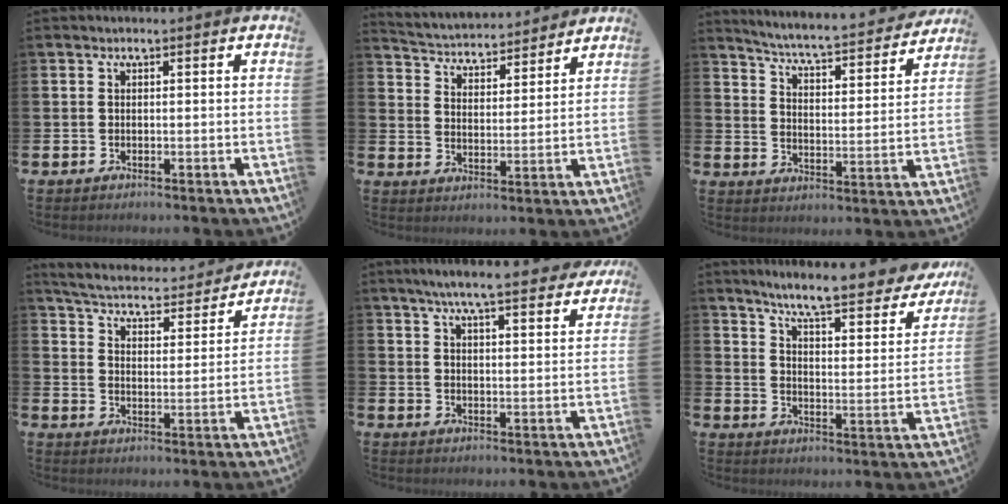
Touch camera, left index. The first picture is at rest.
{"total": 4.3, "force": [4.2, 1.0, 0.1], "torque": [-0.029, -0.038, 0.067]}
{"total": 5.6, "force": [5.4, 0.1, 1.7], "torque": [-0.052, -0.052, 0.083]}
{"total": 5.0, "force": [4.8, 0.6, 1.0], "torque": [-0.048, -0.041, 0.077]}
{"total": 6.8, "force": [6.3, 0.4, 2.6], "torque": [-0.056, -0.031, 0.108]}
{"total": 7.6, "force": [6.9, 0.4, 3.1], "torque": [-0.082, -0.054, 0.113]}